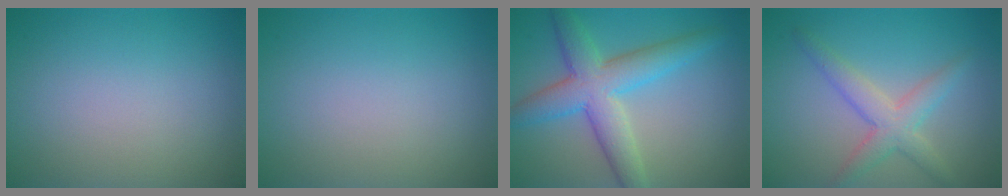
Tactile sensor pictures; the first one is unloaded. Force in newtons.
{"total": 0.0}
{"total": 6.4, "press": 6.4, "slide": 0.2}
{"total": 3.6, "press": 3.6, "slide": 0.2}